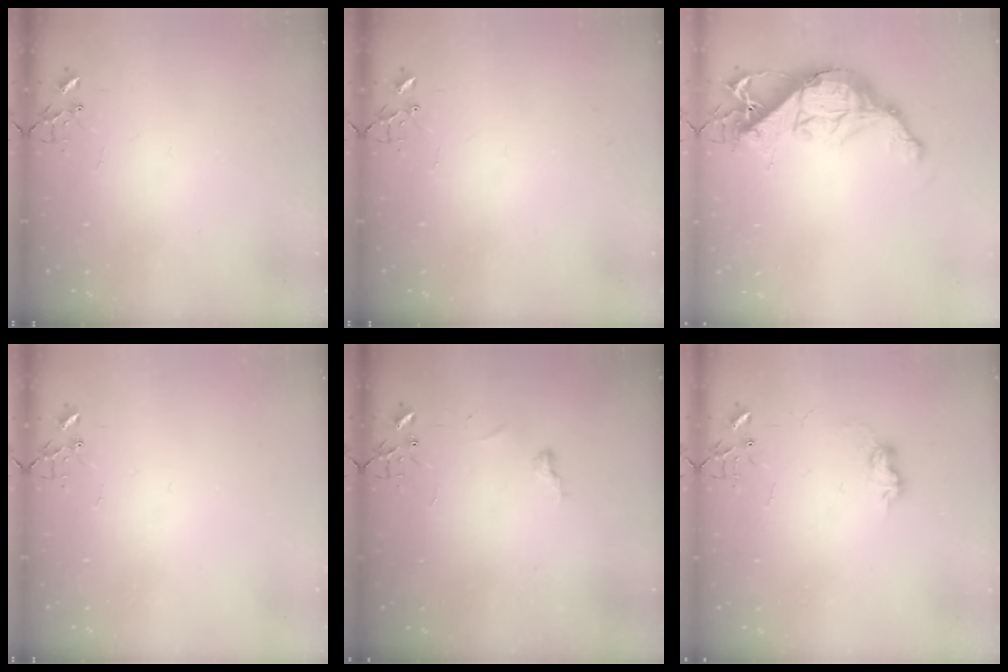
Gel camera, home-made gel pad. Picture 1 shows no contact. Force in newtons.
{"total": 0.0}
{"total": 15.3, "press": 15.3, "slide": 1.0}
{"total": 0.0}
{"total": 3.4, "press": 3.4, "slide": 0.4}
{"total": 7.4, "press": 7.4, "slide": 0.4}